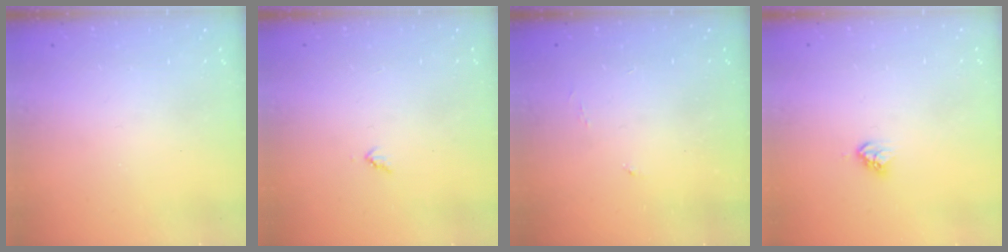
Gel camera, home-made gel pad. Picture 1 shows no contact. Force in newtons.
{"total": 3.0, "press": 3.0, "slide": 0.3}
{"total": 3.1, "press": 3.1, "slide": 0.5}
{"total": 4.6, "press": 4.6, "slide": 0.3}